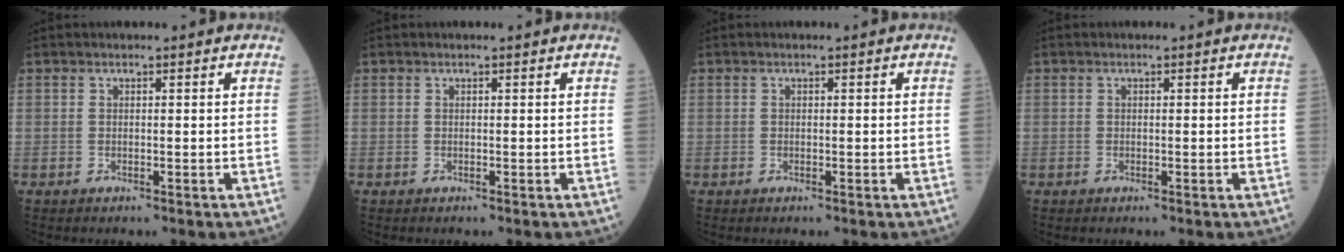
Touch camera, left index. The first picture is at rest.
{"total": 0.0}
{"total": 0.0}
{"total": 0.0}